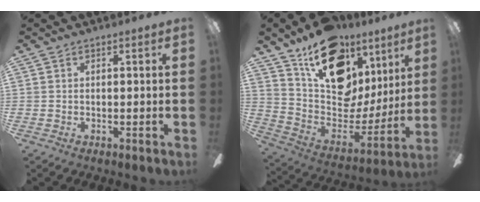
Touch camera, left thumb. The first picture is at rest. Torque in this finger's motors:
{"motor_torque": [0.55, 0.73, 1.20, -1.58, 0.17]}